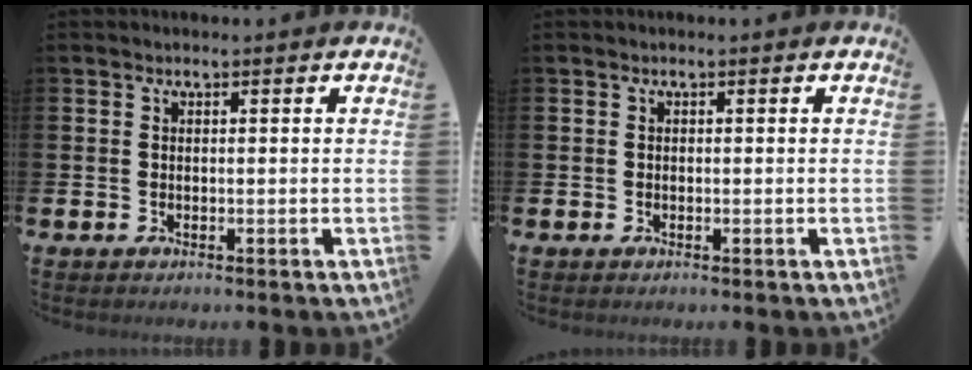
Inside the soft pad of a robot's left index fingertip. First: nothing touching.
{"total": 0.0}